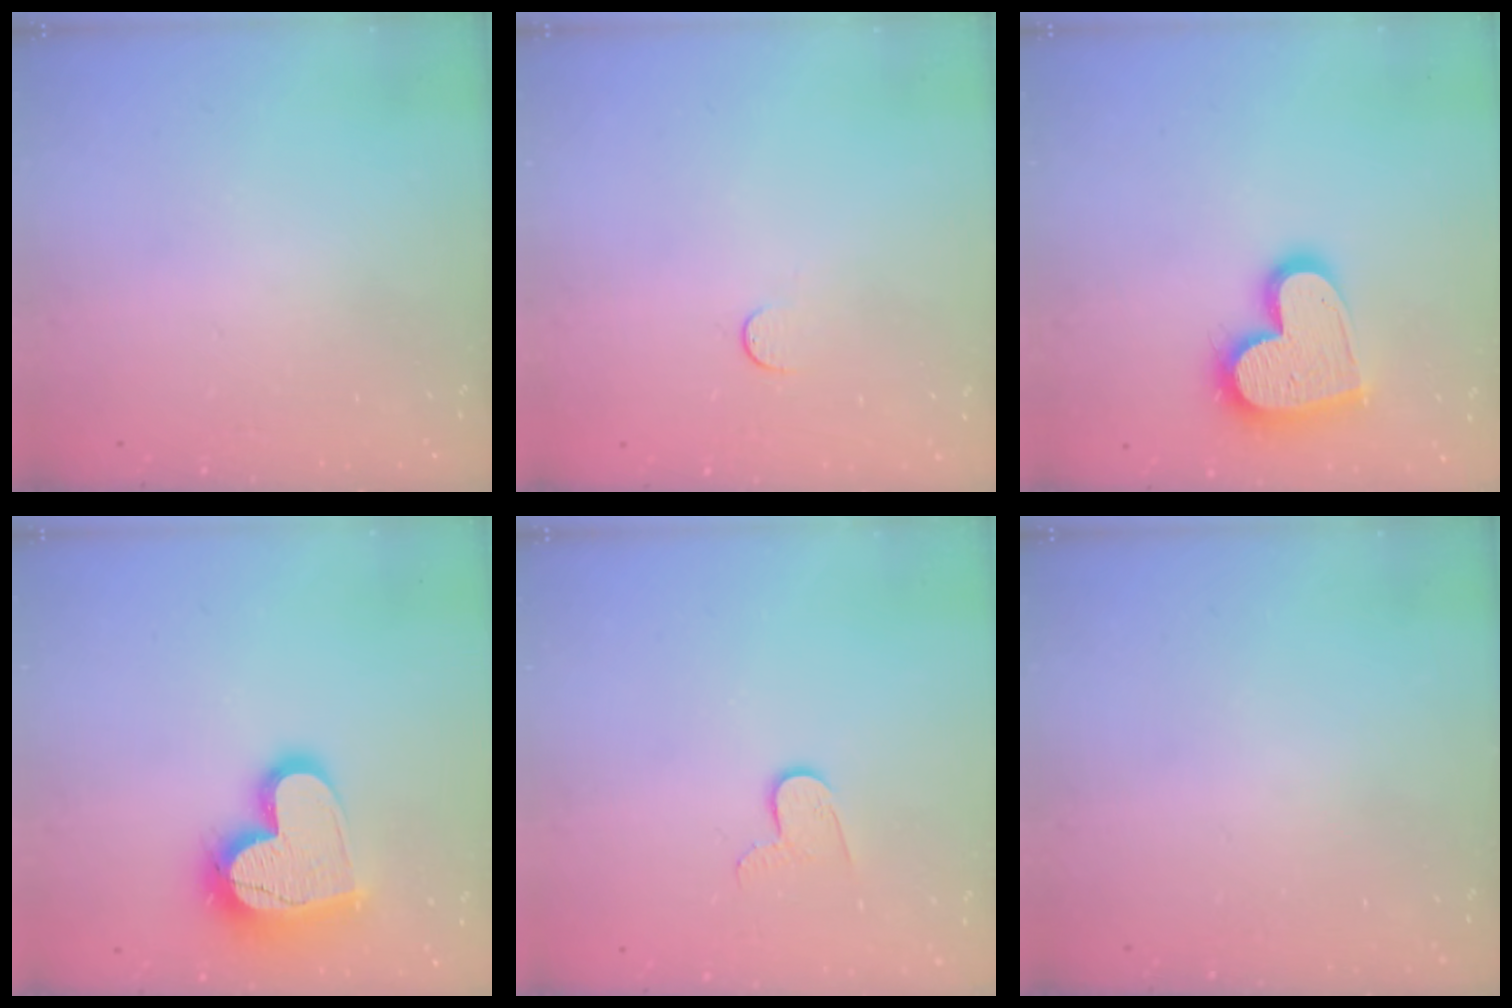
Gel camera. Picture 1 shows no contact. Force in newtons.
{"total": 3.3, "press": 3.2, "slide": 0.3}
{"total": 17.9, "press": 17.9, "slide": 1.4}
{"total": 18.6, "press": 18.5, "slide": 1.5}
{"total": 5.9, "press": 5.8, "slide": 0.5}
{"total": 0.0}